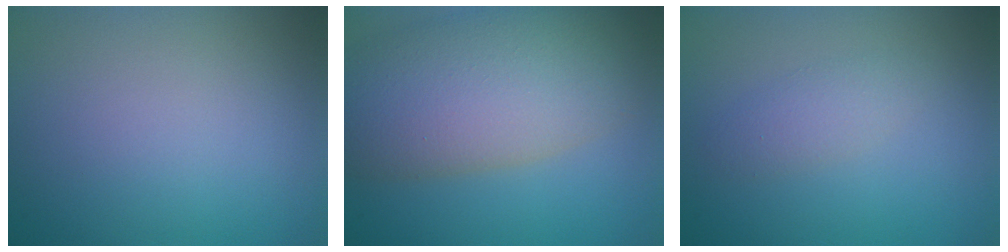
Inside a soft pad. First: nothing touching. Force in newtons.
{"total": 10.2, "press": 10.2, "slide": 0.5}
{"total": 1.6, "press": 1.6, "slide": 0.0}